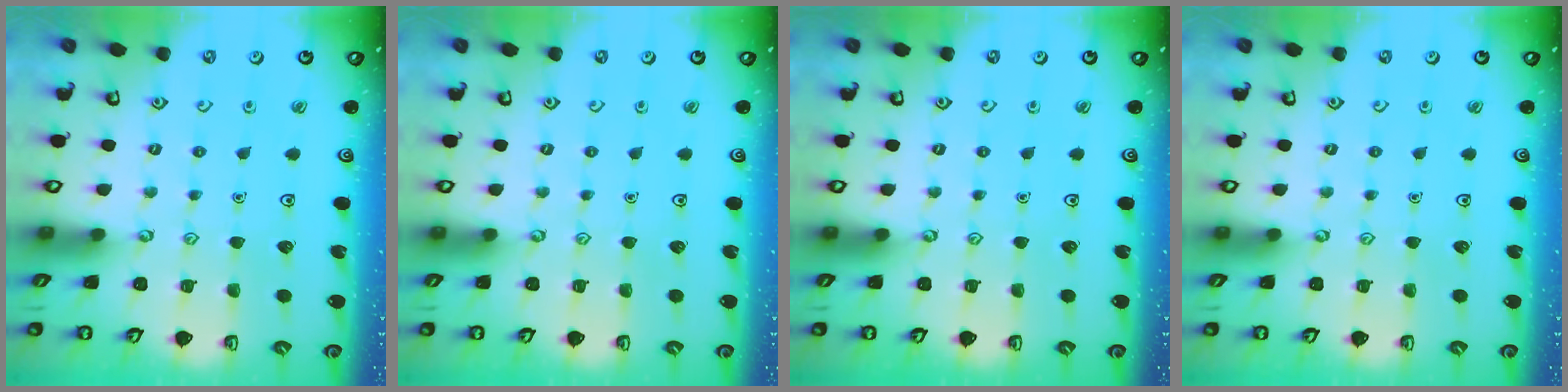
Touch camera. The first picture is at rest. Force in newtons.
{"total": 0.0}
{"total": 0.0}
{"total": 0.0}